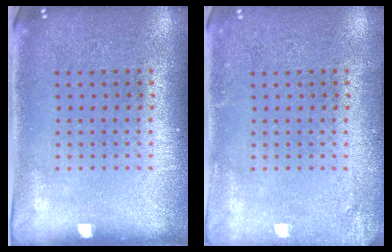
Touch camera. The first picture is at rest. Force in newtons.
{"total": 1.6, "press": 1.6, "slide": 0.2}